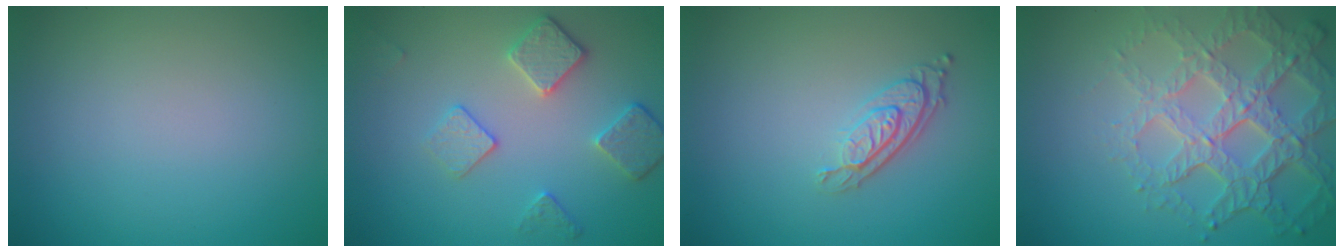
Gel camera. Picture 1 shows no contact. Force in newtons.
{"total": 3.5, "press": 3.1, "slide": 1.7}
{"total": 3.0, "press": 2.1, "slide": 2.1}
{"total": 7.4, "press": 5.2, "slide": 5.2}